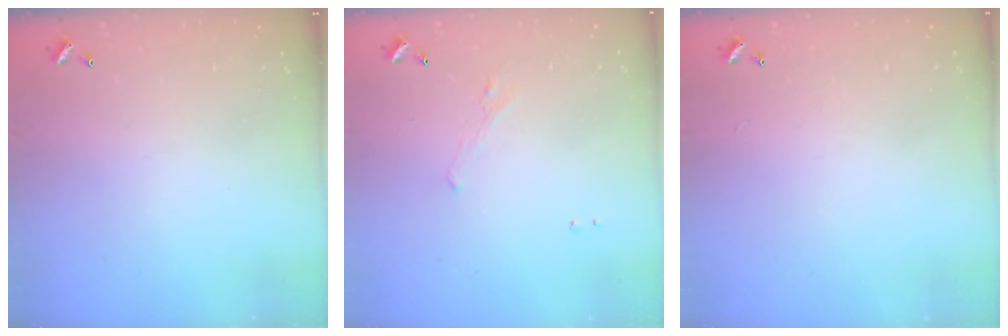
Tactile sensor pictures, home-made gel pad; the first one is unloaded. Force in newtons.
{"total": 1.2, "press": 0.9, "slide": 0.8}
{"total": 2.6, "press": 2.6, "slide": 0.3}